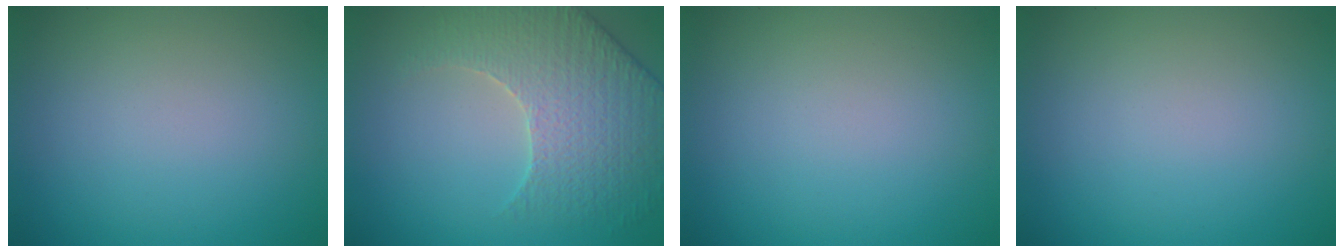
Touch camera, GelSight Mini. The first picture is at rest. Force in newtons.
{"total": 4.7, "press": 4.6, "slide": 1.2}
{"total": 0.0}
{"total": 0.0}